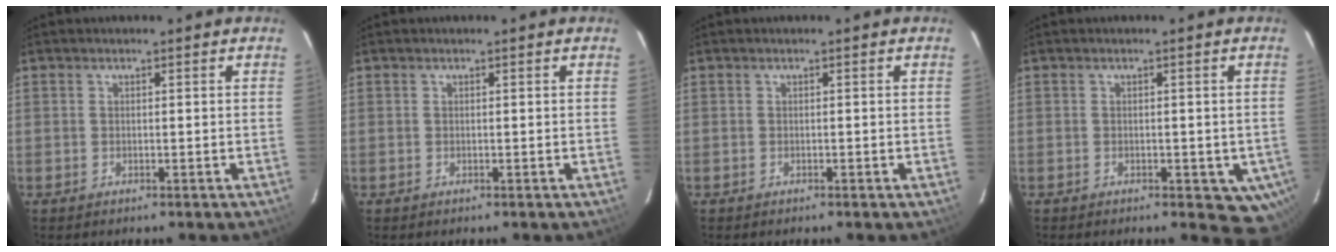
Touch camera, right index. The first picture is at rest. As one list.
[{"total": 0.0}, {"total": 0.0}, {"total": 5.8, "force": [-2.3, 3.8, 3.8], "torque": [-0.029, 0.003, -0.022]}]